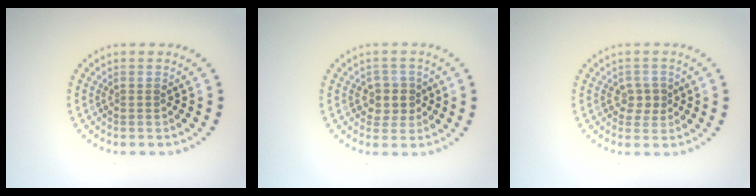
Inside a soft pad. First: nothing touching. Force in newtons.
{"total": 2.3, "press": 2.0, "slide": 1.0}
{"total": 1.8, "press": 1.7, "slide": 0.5}